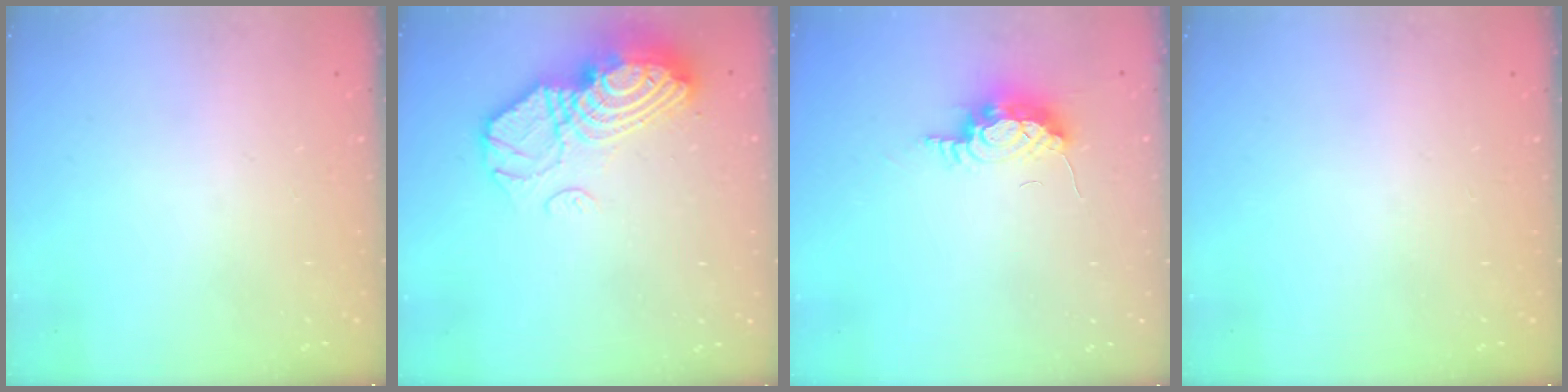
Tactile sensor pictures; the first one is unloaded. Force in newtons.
{"total": 17.3, "press": 16.3, "slide": 5.7}
{"total": 13.8, "press": 9.6, "slide": 10.0}
{"total": 0.0}